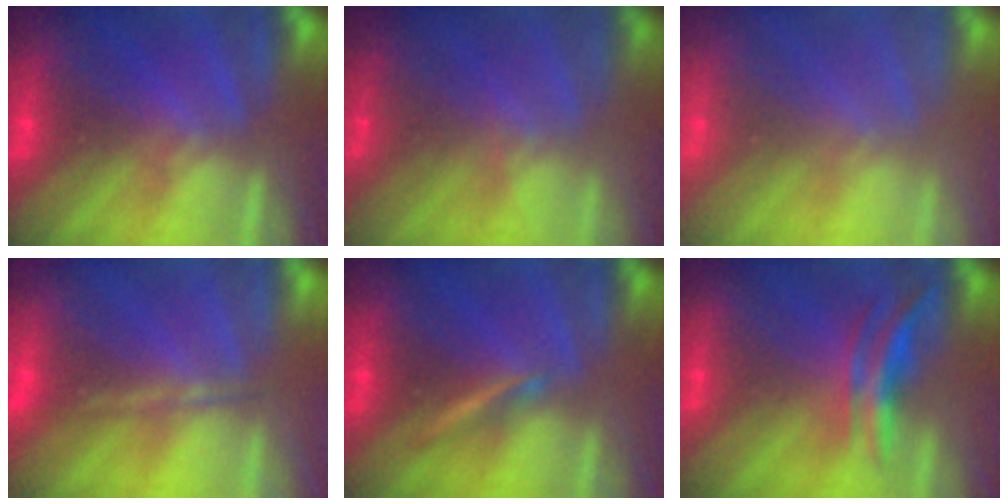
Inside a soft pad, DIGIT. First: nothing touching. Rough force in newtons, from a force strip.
{"total": 1.8}
{"total": 7.5}
{"total": 1.7}
{"total": 2.2}
{"total": 4.0}